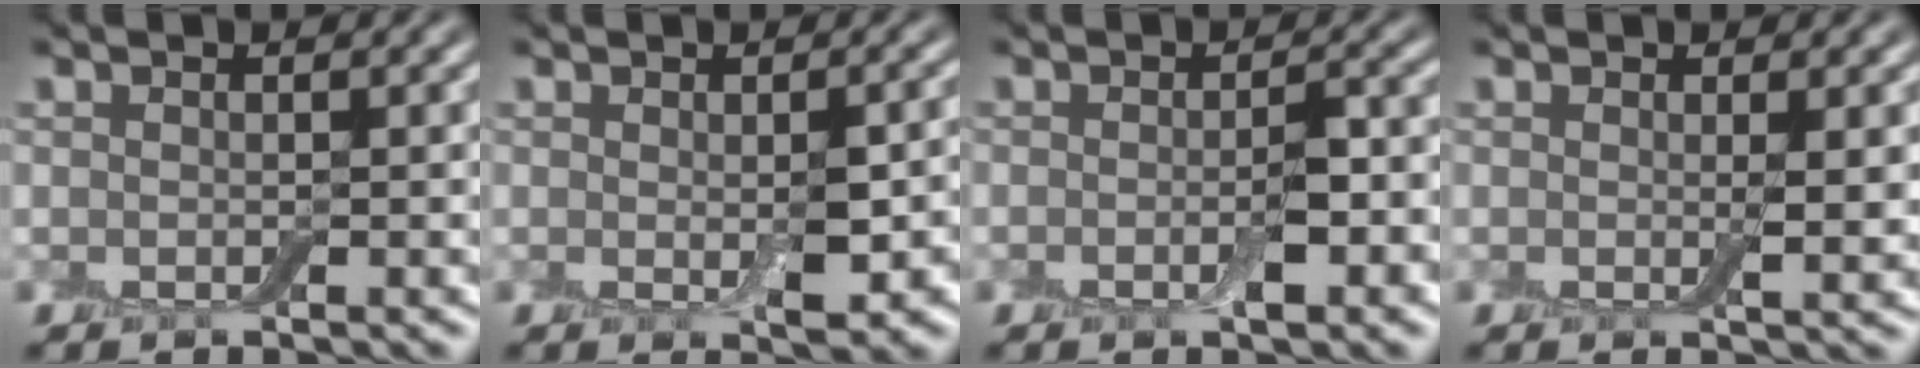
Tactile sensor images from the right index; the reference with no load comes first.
{"total": 3.8, "force": [-0.3, 1.3, 3.6], "torque": [-0.056, -0.008, -0.001]}
{"total": 2.8, "force": [-0.8, 0.7, 2.6], "torque": [-0.046, -0.001, -0.016]}
{"total": 1.7, "force": [0.3, 0.2, 1.6], "torque": [-0.025, -0.005, 0.003]}